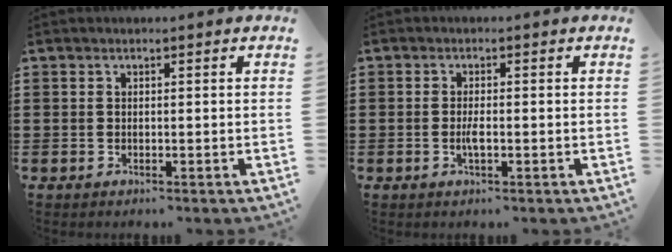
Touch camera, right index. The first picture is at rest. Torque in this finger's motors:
{"motor_torque": [1.19, 0.95, 0.19, 0.05]}